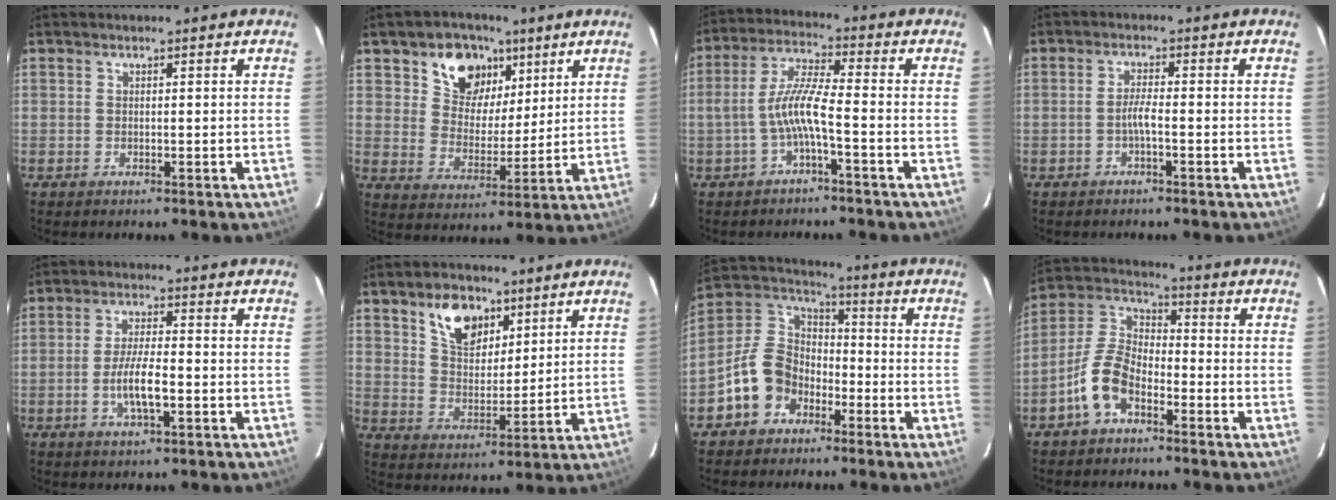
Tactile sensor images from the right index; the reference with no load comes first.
{"total": 11.7, "force": [6.5, 8.4, 4.8], "torque": [-0.088, 0.011, 0.117]}
{"total": 7.1, "force": [-2.6, 0.4, 6.6], "torque": [-0.151, 0.013, -0.047]}
{"total": 2.2, "force": [-1.1, 0.0, 1.9], "torque": [-0.039, 0.003, -0.022]}
{"total": 6.4, "force": [-2.1, 1.5, 5.9], "torque": [-0.116, -0.004, -0.039]}
{"total": 9.6, "force": [5.6, 5.8, 5.2], "torque": [-0.086, 0.013, 0.106]}
{"total": 11.4, "force": [-6.0, 8.6, 4.4], "torque": [-0.099, 0.034, -0.108]}
{"total": 9.2, "force": [-5.2, 4.8, 5.9], "torque": [-0.134, 0.019, -0.105]}